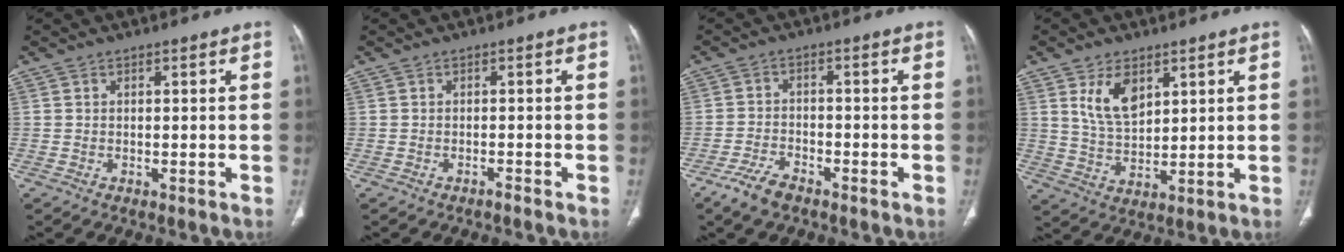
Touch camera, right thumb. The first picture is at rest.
{"total": 0.7, "force": [-0.6, 0.0, 0.3], "torque": [-0.008, 0.005, -0.010]}
{"total": 5.4, "force": [-4.0, 2.3, 2.8], "torque": [-0.062, 0.014, -0.073]}
{"total": 8.2, "force": [3.8, 4.6, 5.6], "torque": [-0.088, -0.022, 0.081]}